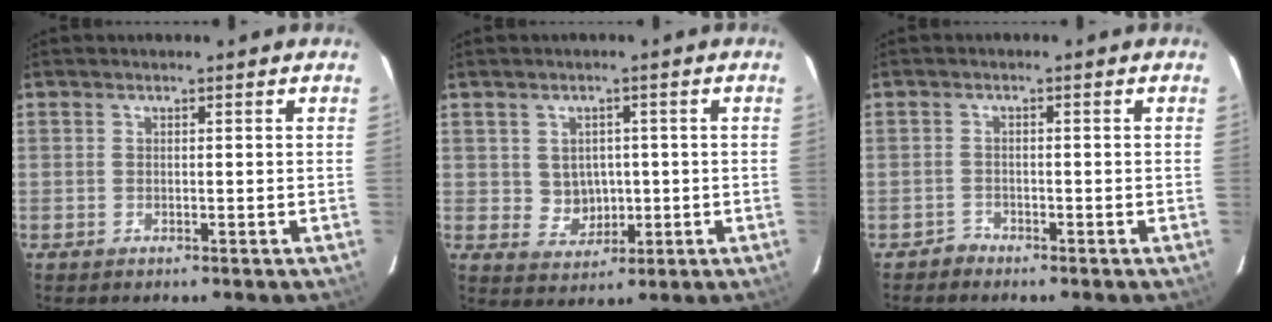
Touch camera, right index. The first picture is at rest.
{"total": 4.4, "force": [0.2, 4.2, 1.5], "torque": [-0.031, 0.009, 0.016]}
{"total": 1.5, "force": [-1.2, 0.7, -0.4], "torque": [0.007, 0.009, -0.021]}